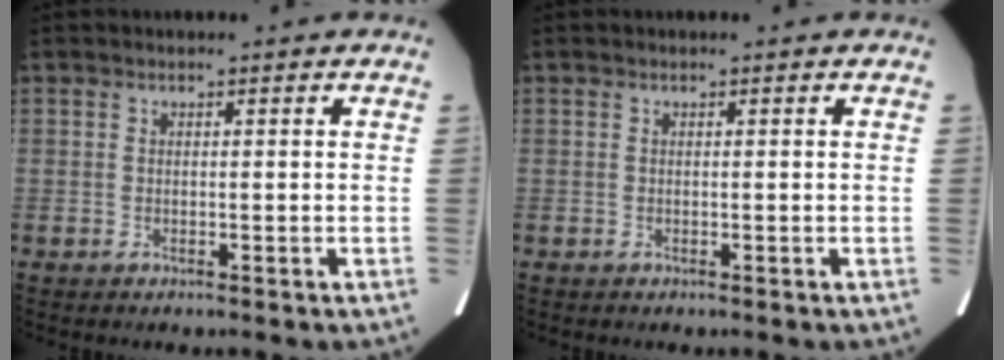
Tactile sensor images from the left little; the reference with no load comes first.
{"total": 0.0}